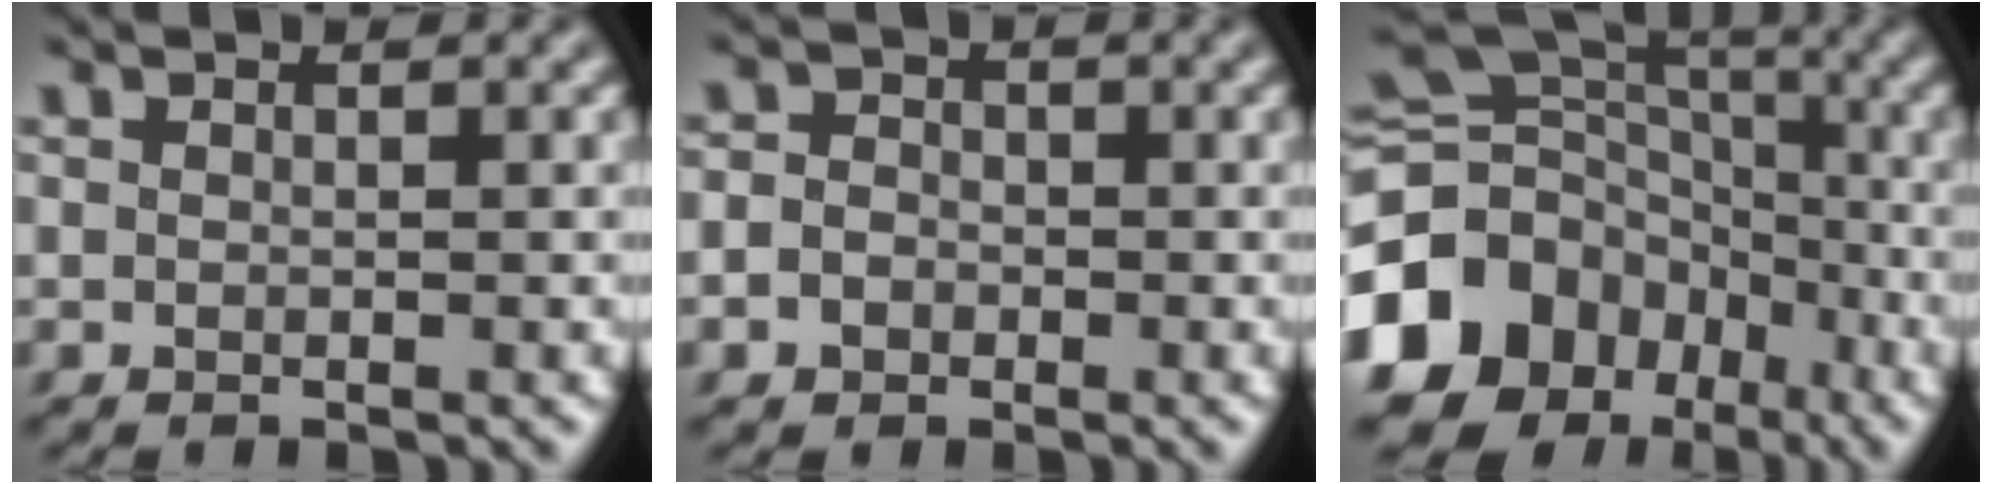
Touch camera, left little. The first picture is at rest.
{"total": 4.2, "force": [-1.4, 3.8, 1.1], "torque": [0.001, 0.016, -0.055]}
{"total": 16.6, "force": [-8.0, 13.1, 6.4], "torque": [-0.161, -0.009, -0.142]}